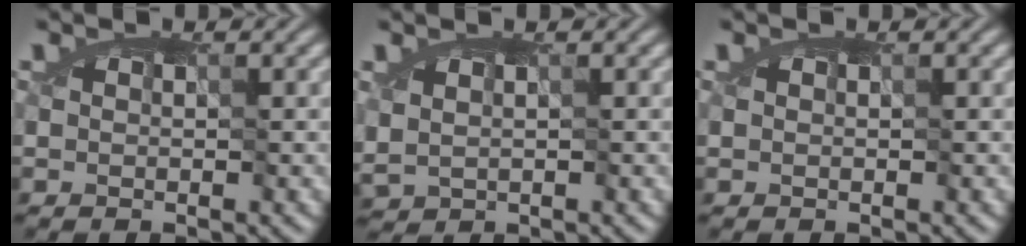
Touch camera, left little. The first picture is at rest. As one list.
[{"total": 1.3, "force": [0.2, 0.8, 1.0], "torque": [-0.025, -0.001, 0.002]}, {"total": 0.0}]